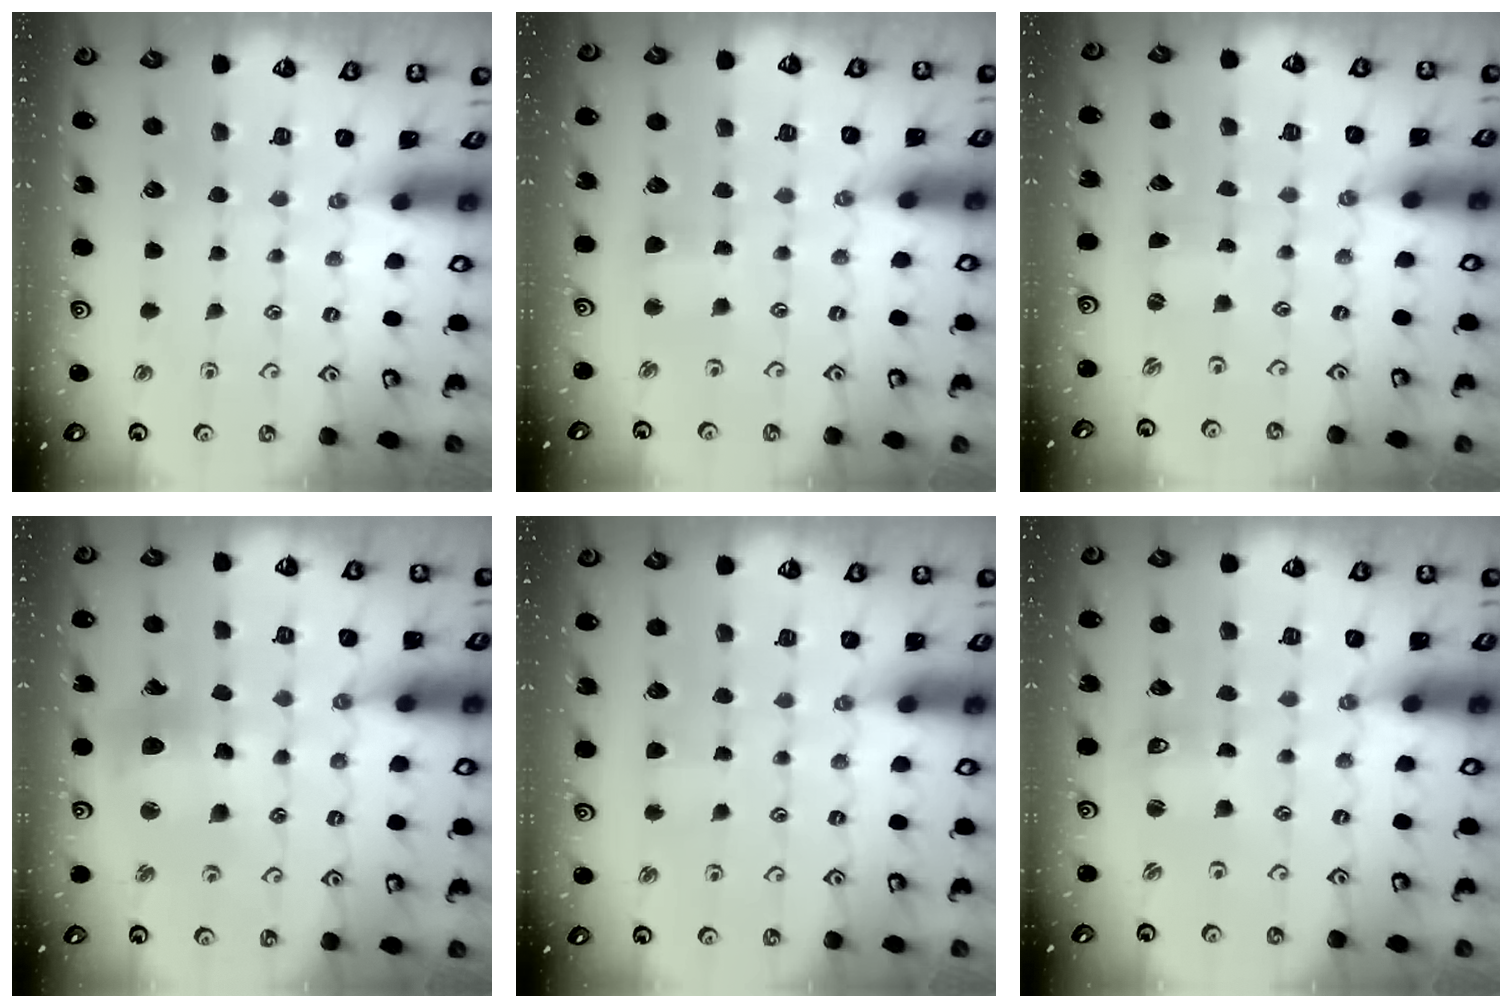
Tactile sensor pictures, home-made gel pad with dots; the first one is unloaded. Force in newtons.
{"total": 3.7, "press": 3.7, "slide": 0.4}
{"total": 0.0}
{"total": 12.0, "press": 11.7, "slide": 2.6}
{"total": 2.9, "press": 2.8, "slide": 0.4}
{"total": 2.6, "press": 2.6, "slide": 0.2}